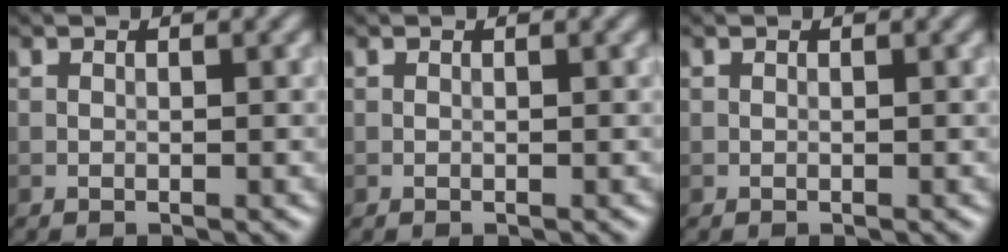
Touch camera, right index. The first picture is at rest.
{"total": 0.0}
{"total": 0.0}